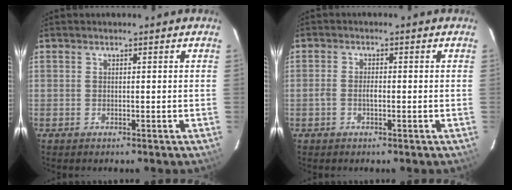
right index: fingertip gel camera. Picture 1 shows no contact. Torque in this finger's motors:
{"motor_torque": [0.38, -0.16, 0.28, 0.06]}